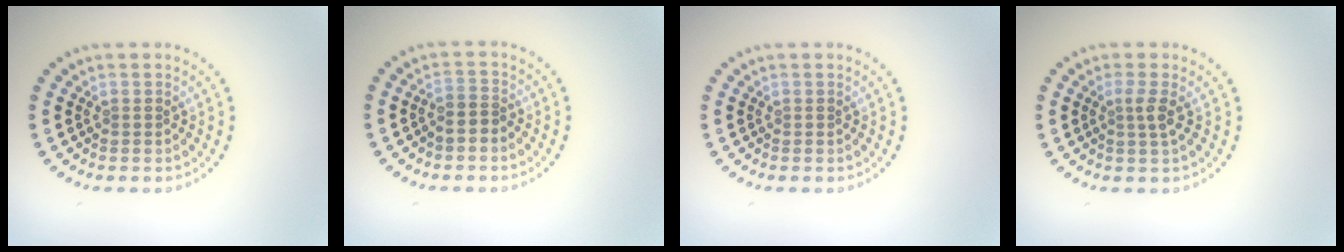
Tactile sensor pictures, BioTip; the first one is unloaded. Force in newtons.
{"total": 1.6, "press": 1.4, "slide": 0.7}
{"total": 0.0}
{"total": 1.6, "press": 1.1, "slide": 1.2}